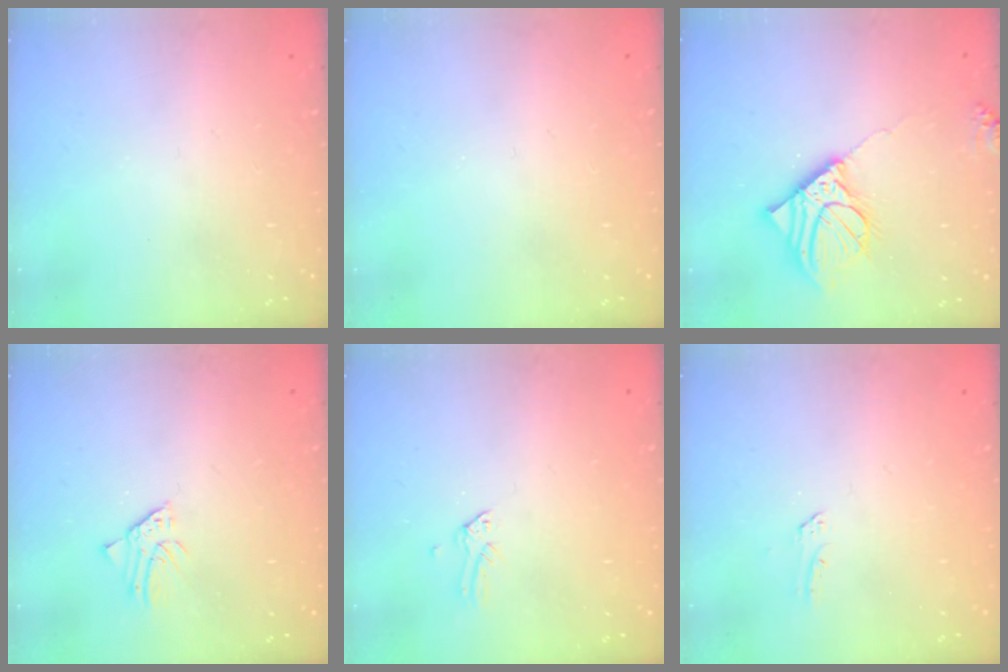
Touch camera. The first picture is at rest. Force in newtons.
{"total": 0.0}
{"total": 14.0, "press": 13.8, "slide": 2.6}
{"total": 2.1, "press": 2.1, "slide": 0.2}
{"total": 0.0}
{"total": 1.5, "press": 1.4, "slide": 0.1}